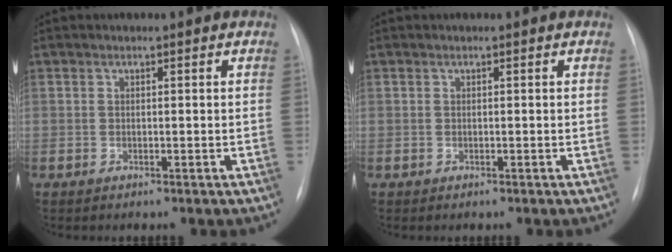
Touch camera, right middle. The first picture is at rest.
{"total": 0.0}